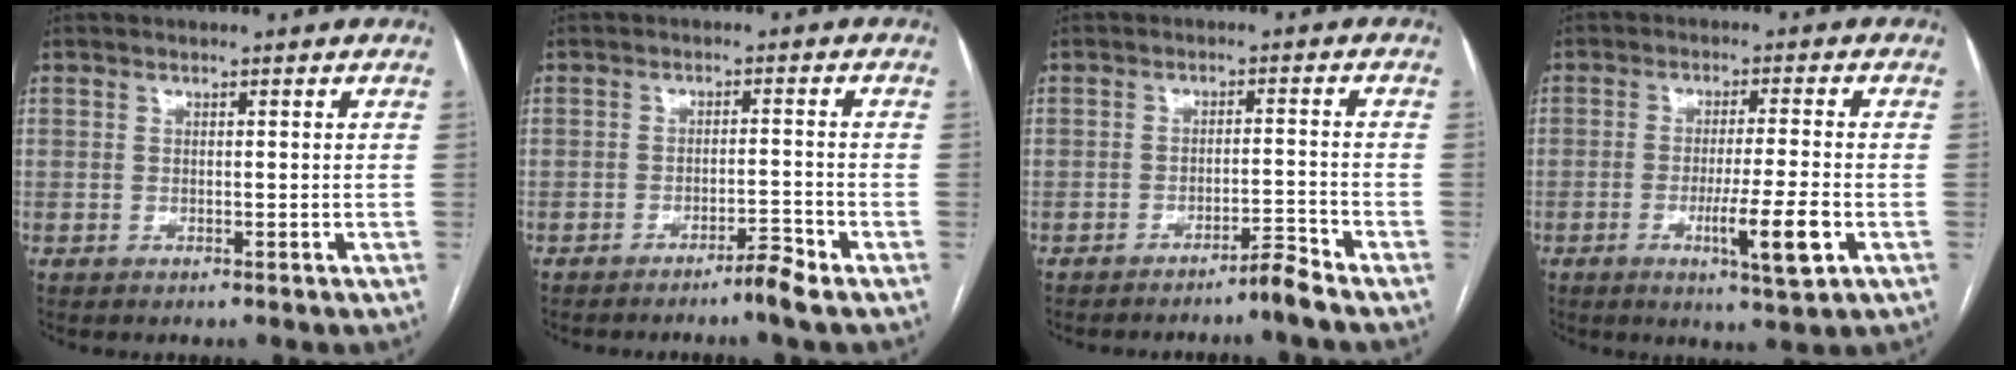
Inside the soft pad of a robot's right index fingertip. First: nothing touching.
{"total": 2.9, "force": [-2.4, -0.6, 1.6], "torque": [-0.024, -0.002, -0.042]}
{"total": 3.3, "force": [-2.9, -0.9, 1.3], "torque": [-0.016, -0.008, -0.050]}
{"total": 7.5, "force": [-2.7, -0.2, 7.1], "torque": [-0.114, -0.016, -0.042]}